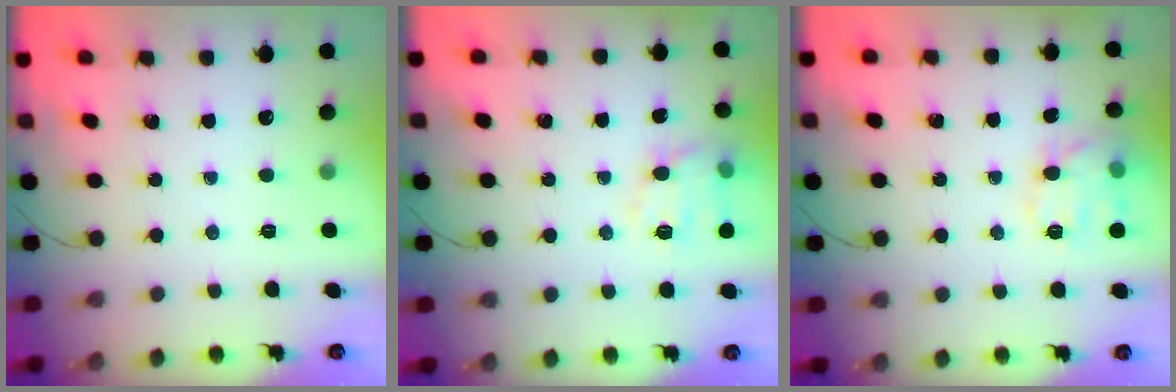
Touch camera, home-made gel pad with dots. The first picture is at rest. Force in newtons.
{"total": 11.8, "press": 11.8, "slide": 0.2}
{"total": 12.3, "press": 12.3, "slide": 0.2}